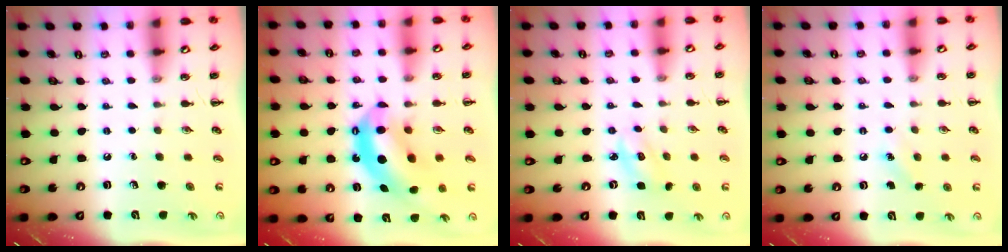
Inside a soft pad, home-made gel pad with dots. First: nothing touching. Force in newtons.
{"total": 11.7, "press": 11.3, "slide": 3.0}
{"total": 2.7, "press": 2.7, "slide": 0.4}
{"total": 6.4, "press": 6.1, "slide": 1.8}